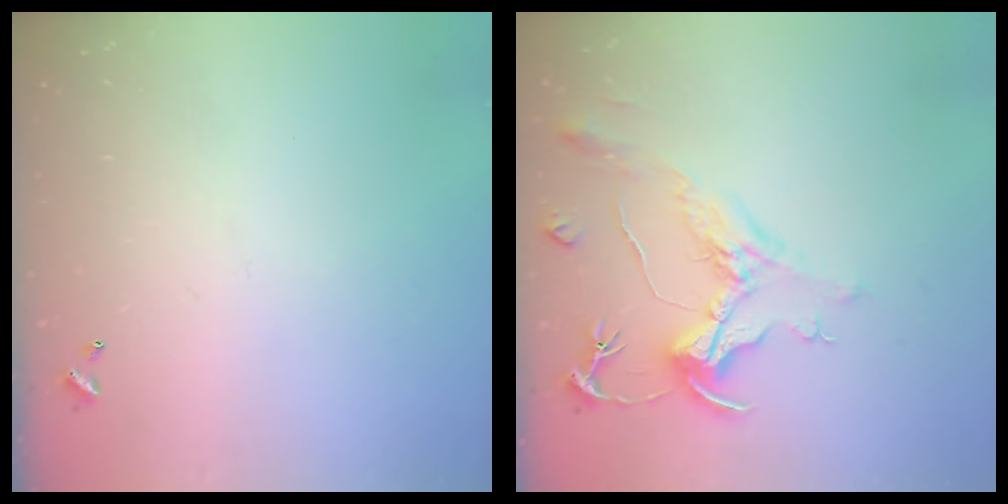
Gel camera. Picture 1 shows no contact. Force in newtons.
{"total": 2.2, "press": 1.7, "slide": 1.3}